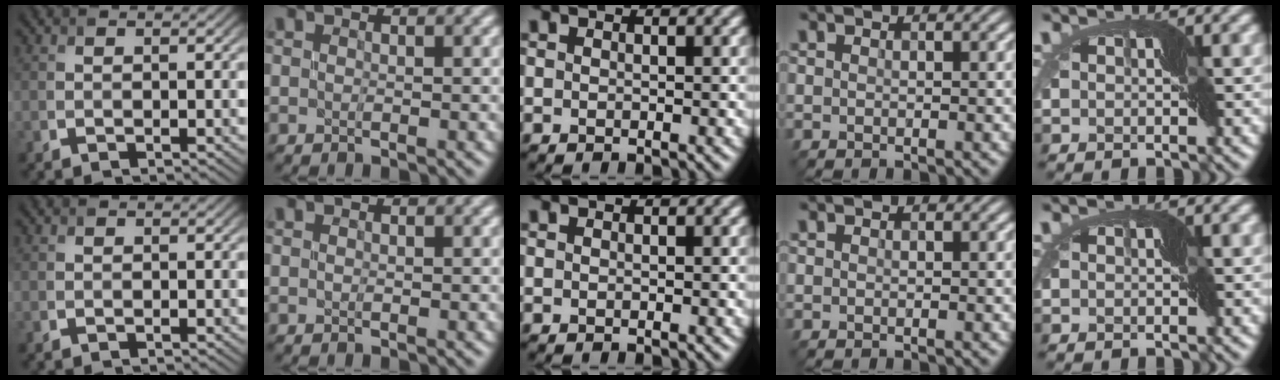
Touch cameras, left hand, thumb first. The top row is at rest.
{}